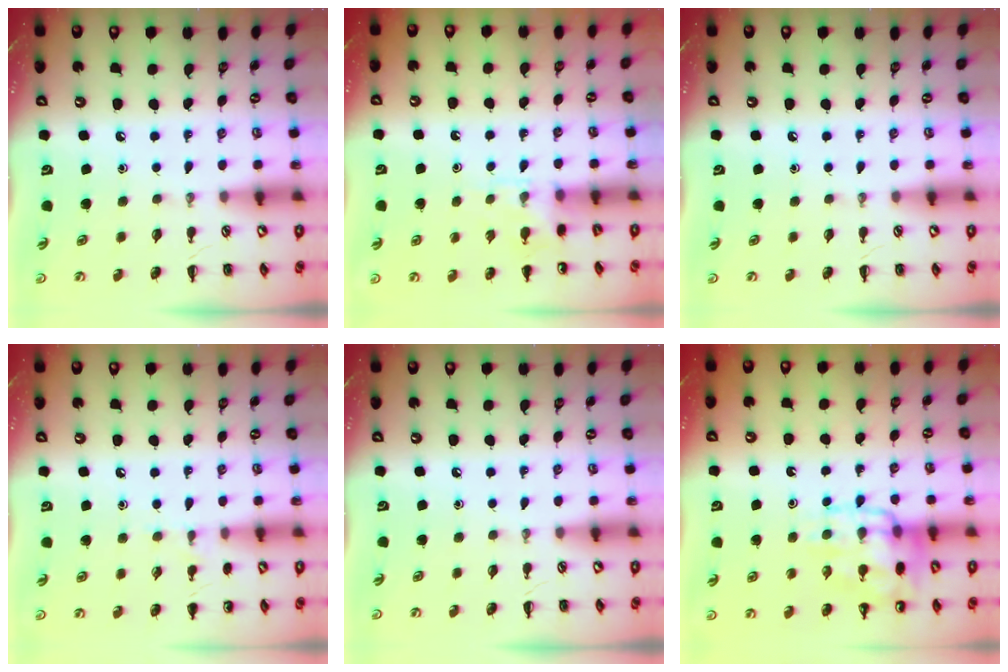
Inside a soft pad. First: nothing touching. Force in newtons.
{"total": 6.0, "press": 5.7, "slide": 1.8}
{"total": 0.0}
{"total": 5.5, "press": 5.4, "slide": 1.3}
{"total": 0.0}
{"total": 15.4, "press": 15.3, "slide": 2.0}